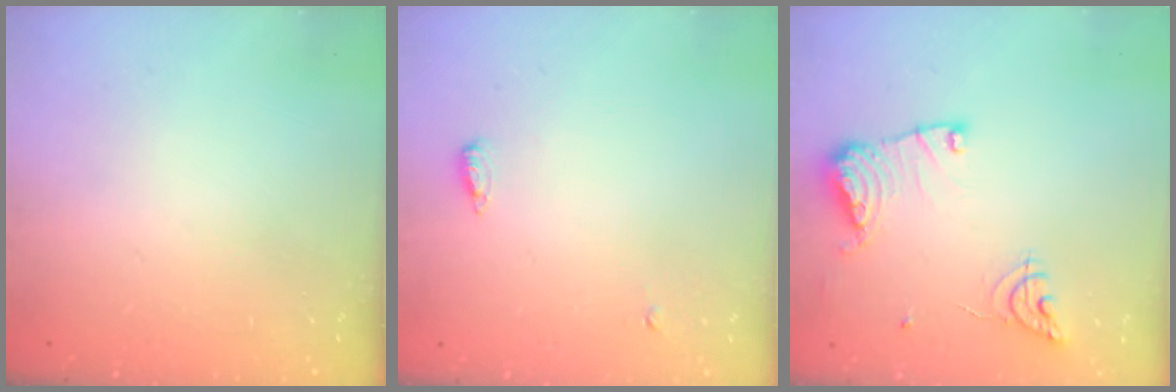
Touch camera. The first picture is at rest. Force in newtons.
{"total": 8.9, "press": 6.0, "slide": 6.5}
{"total": 13.4, "press": 13.3, "slide": 1.4}